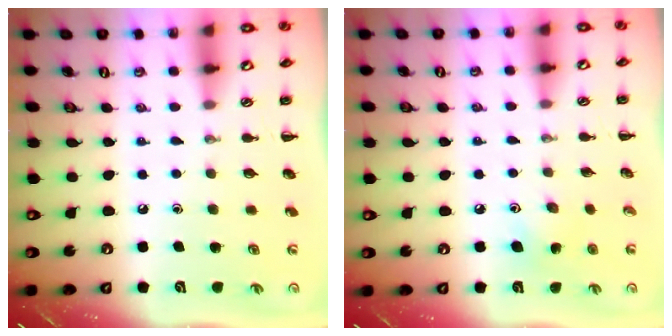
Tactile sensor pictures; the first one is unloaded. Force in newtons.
{"total": 3.8, "press": 3.6, "slide": 1.2}